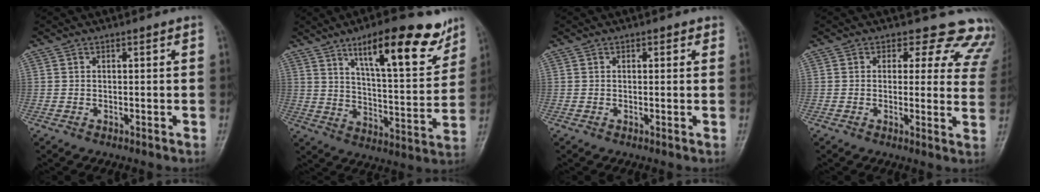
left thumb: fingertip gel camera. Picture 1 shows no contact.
{"total": 18.3, "force": [11.1, 5.6, 13.4], "torque": [-0.162, -0.055, 0.175]}
{"total": 1.2, "force": [0.6, 0.9, 0.6], "torque": [0.006, 0.000, 0.003]}
{"total": 12.8, "force": [10.4, 6.4, 3.9], "torque": [0.014, -0.053, 0.082]}